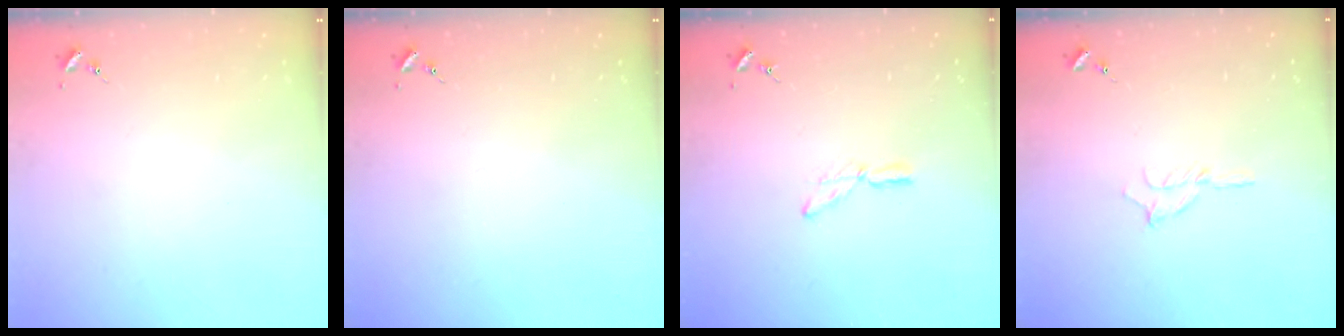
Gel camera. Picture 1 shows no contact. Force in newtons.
{"total": 0.0}
{"total": 6.9, "press": 6.9, "slide": 0.4}
{"total": 5.0, "press": 5.0, "slide": 0.6}